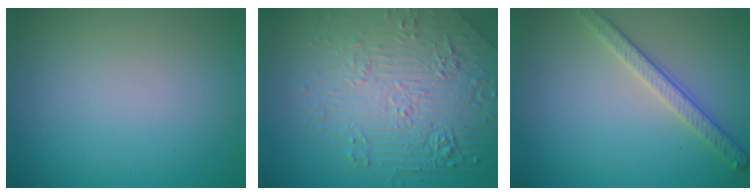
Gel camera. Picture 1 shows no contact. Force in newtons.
{"total": 8.8, "press": 6.1, "slide": 6.4}
{"total": 2.8, "press": 2.6, "slide": 1.0}